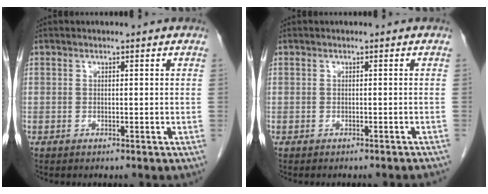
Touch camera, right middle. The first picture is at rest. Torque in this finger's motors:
{"motor_torque": [0.04, -0.01, 0.00, 0.00]}